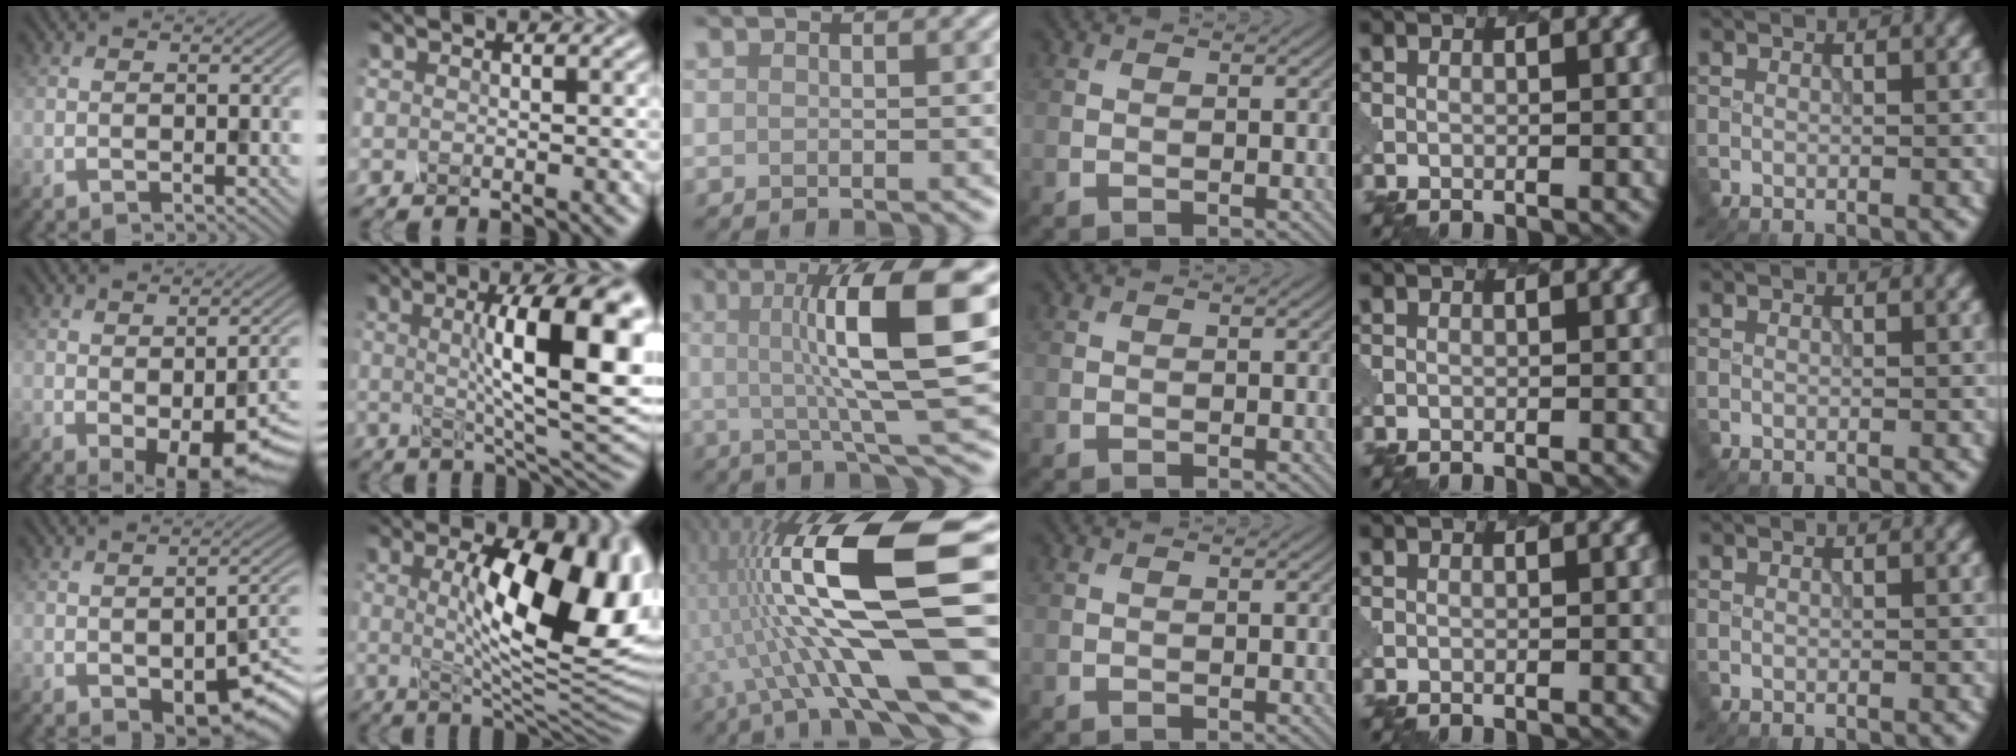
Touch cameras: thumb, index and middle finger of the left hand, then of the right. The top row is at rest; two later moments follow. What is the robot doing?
{"motion": "pour", "object": "mug"}